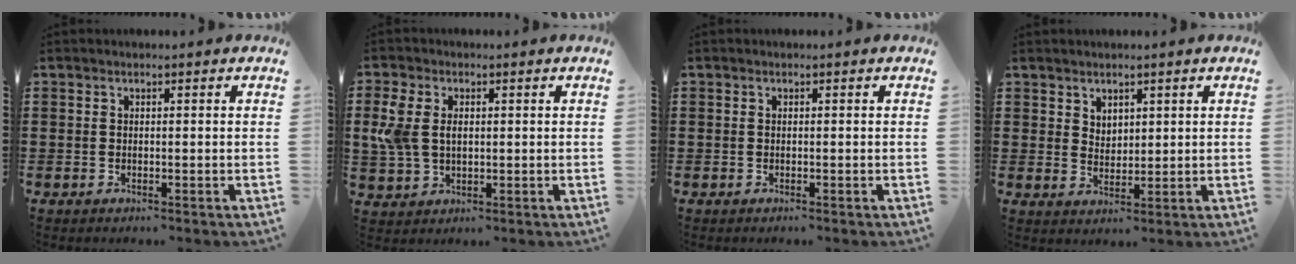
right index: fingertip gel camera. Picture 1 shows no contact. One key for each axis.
{"total": 5.3, "fx": 0.9, "fy": 3.6, "fz": 3.8, "tx": -0.112, "ty": 0.002, "tz": 0.006}
{"total": 0.0}
{"total": 4.5, "fx": 3.5, "fy": 2.8, "fz": 0.2, "tx": -0.018, "ty": -0.002, "tz": 0.066}